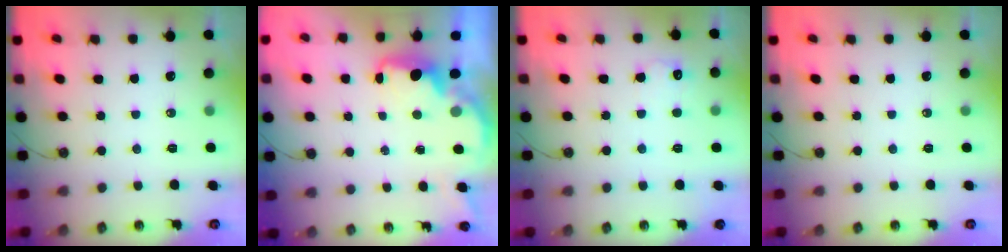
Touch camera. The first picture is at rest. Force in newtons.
{"total": 2.3, "press": 2.1, "slide": 0.9}
{"total": 5.7, "press": 5.6, "slide": 1.0}
{"total": 0.0}